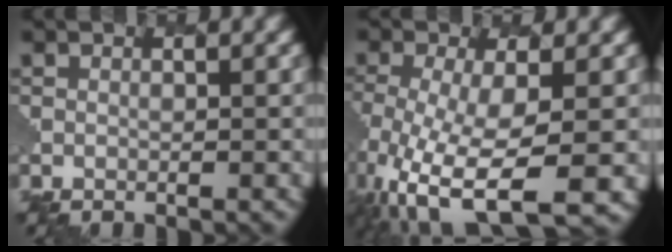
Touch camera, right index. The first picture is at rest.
{"total": 10.4, "force": [-4.4, 3.9, 8.5], "torque": [-0.169, -0.026, -0.072]}